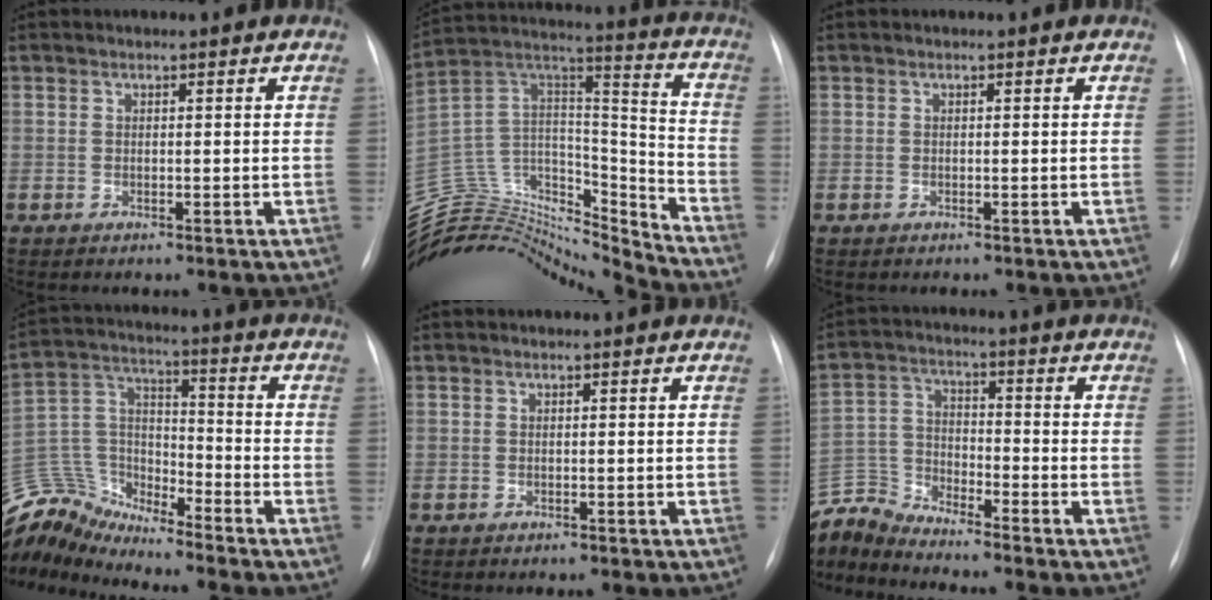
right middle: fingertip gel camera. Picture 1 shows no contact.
{"total": 26.3, "force": [-25.2, 5.4, 5.2], "torque": [-0.137, 0.061, -0.410]}
{"total": 0.0}
{"total": 12.3, "force": [-12.2, 1.2, 0.7], "torque": [-0.021, 0.055, -0.241]}
{"total": 0.5, "force": [-0.3, 0.4, 0.0], "torque": [-0.006, 0.004, -0.006]}
{"total": 8.7, "force": [-8.7, -0.3, 0.4], "torque": [-0.016, 0.010, -0.174]}